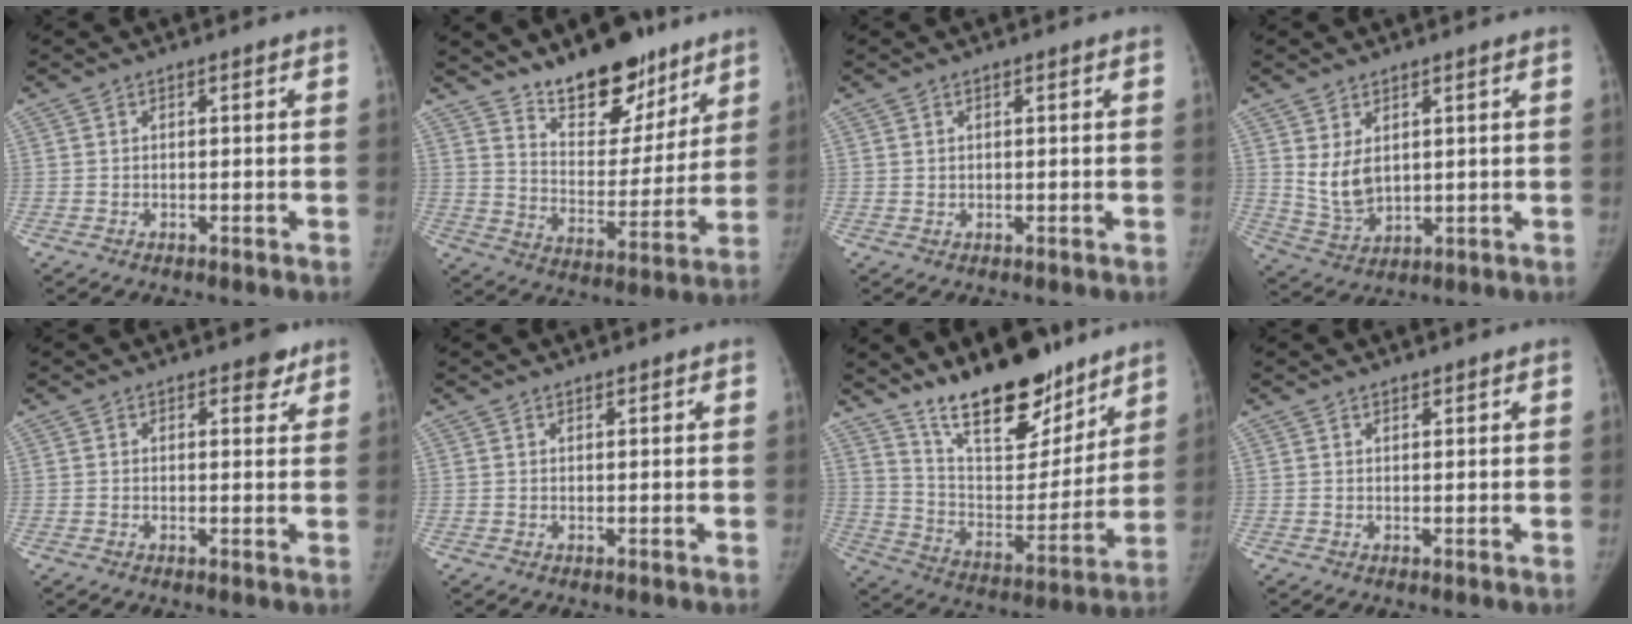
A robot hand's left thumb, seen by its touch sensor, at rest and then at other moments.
{"total": 17.7, "force": [13.2, 8.1, 8.6], "torque": [-0.071, -0.094, 0.211]}
{"total": 0.7, "force": [0.6, 0.4, 0.1], "torque": [0.004, -0.004, 0.008]}
{"total": 6.7, "force": [2.3, 4.2, 4.7], "torque": [-0.076, -0.021, 0.061]}
{"total": 2.9, "force": [2.0, 1.5, 1.4], "torque": [0.003, -0.010, 0.024]}
{"total": 0.8, "force": [0.7, 0.3, 0.2], "torque": [-0.003, -0.005, 0.012]}
{"total": 22.5, "force": [16.9, 8.9, 11.9], "torque": [-0.140, -0.101, 0.280]}
{"total": 1.2, "force": [1.0, 0.5, 0.3], "torque": [0.000, -0.006, 0.015]}